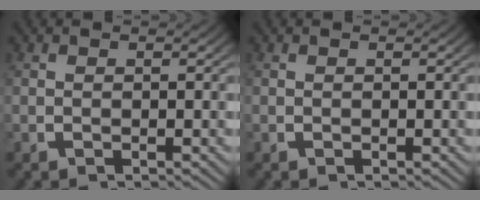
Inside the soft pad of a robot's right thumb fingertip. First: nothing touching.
{"total": 0.0}